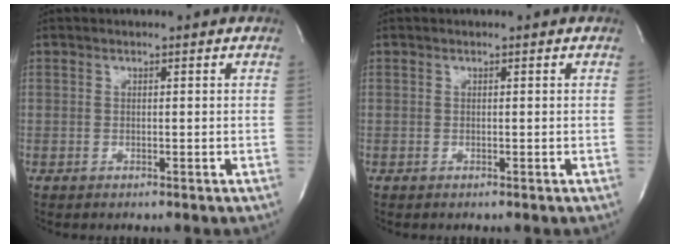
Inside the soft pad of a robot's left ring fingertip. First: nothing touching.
{"total": 0.0}